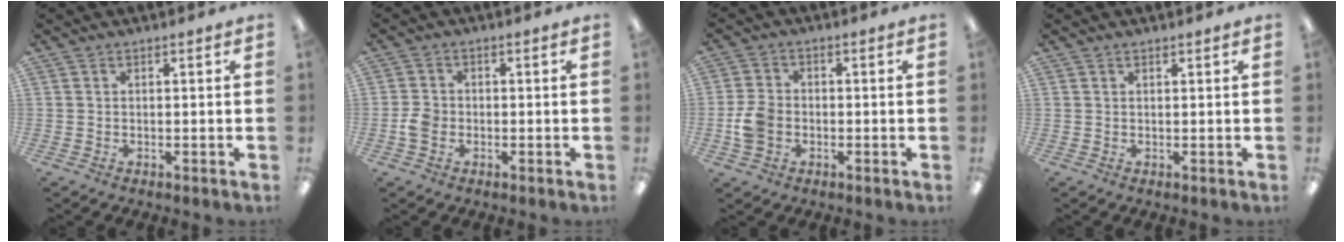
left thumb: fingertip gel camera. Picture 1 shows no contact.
{"total": 3.5, "force": [-1.0, 2.7, 2.0], "torque": [-0.033, 0.008, -0.017]}
{"total": 6.0, "force": [-1.4, 4.6, 3.5], "torque": [-0.063, 0.006, -0.026]}
{"total": 0.6, "force": [0.5, 0.1, 0.2], "torque": [-0.004, 0.001, 0.010]}